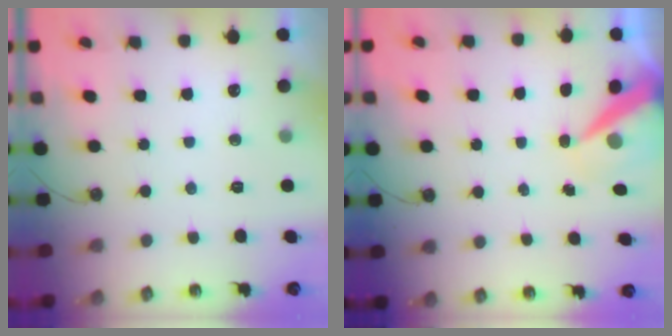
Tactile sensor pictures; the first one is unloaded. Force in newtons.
{"total": 8.8, "press": 8.8, "slide": 1.1}